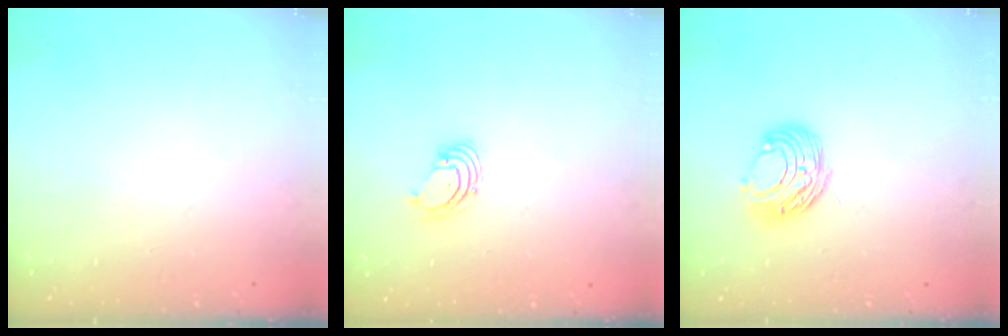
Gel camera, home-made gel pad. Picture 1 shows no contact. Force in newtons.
{"total": 1.8, "press": 1.8, "slide": 0.2}
{"total": 8.7, "press": 8.7, "slide": 0.6}